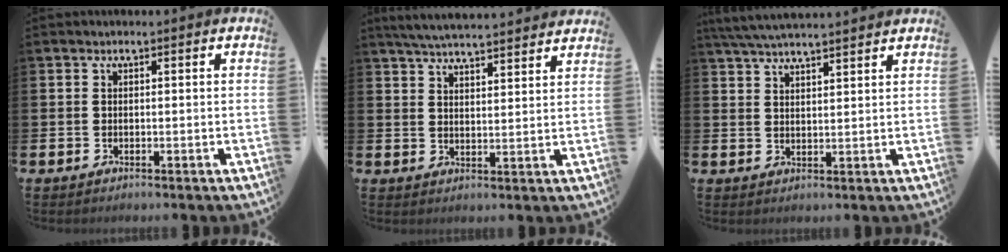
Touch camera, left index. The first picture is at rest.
{"total": 5.3, "force": [5.3, 0.0, 0.8], "torque": [-0.032, -0.027, 0.095]}
{"total": 4.8, "force": [4.6, 0.1, 1.2], "torque": [-0.039, -0.016, 0.084]}